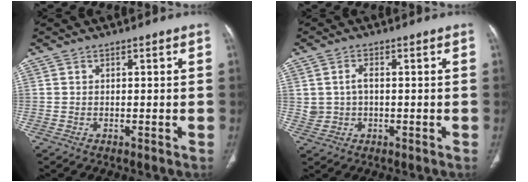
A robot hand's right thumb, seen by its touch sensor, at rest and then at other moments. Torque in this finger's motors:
{"motor_torque": [0.11, -0.13, 0.08, 0.43, 0.03]}